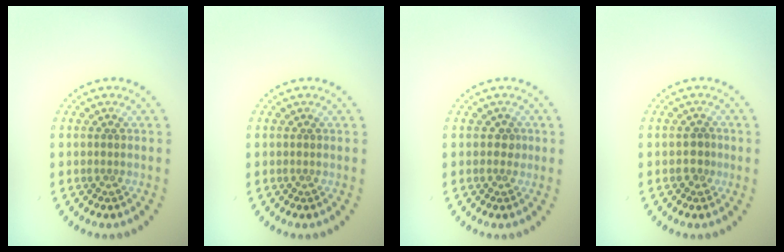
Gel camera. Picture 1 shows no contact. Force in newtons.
{"total": 0.0}
{"total": 0.9, "press": 0.7, "slide": 0.5}
{"total": 1.2, "press": 1.0, "slide": 0.5}